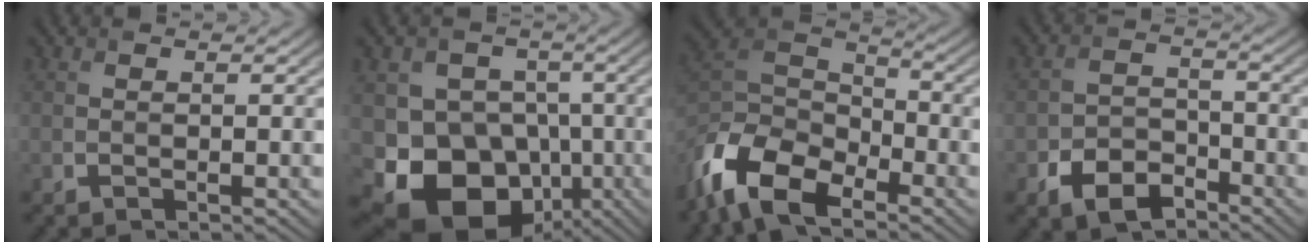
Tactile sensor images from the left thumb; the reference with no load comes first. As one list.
[{"total": 12.8, "force": [-4.5, 10.3, 6.1], "torque": [-0.110, -0.029, -0.091]}, {"total": 12.2, "force": [-8.0, 5.9, 7.0], "torque": [-0.164, -0.016, -0.168]}, {"total": 5.9, "force": [-3.8, 3.6, 2.9], "torque": [-0.057, -0.005, -0.077]}]